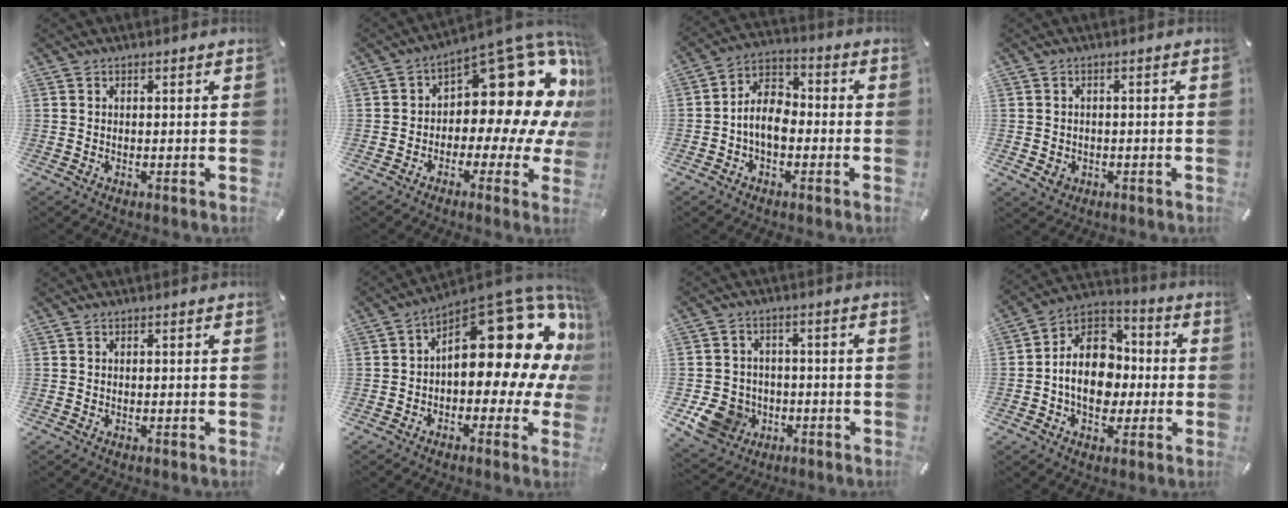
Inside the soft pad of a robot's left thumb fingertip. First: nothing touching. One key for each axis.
{"total": 19.0, "fx": 7.5, "fy": 10.3, "fz": 14.1, "tx": -0.178, "ty": -0.070, "tz": 0.124}
{"total": 8.0, "fx": -2.1, "fy": 5.6, "fz": 5.4, "tx": -0.113, "ty": 0.016, "tz": -0.039}
{"total": 2.7, "fx": -1.0, "fy": 2.4, "fz": 1.0, "tx": -0.016, "ty": 0.004, "tz": -0.019}
{"total": 0.0}
{"total": 22.8, "fx": 8.3, "fy": 11.1, "fz": 18.1, "tx": -0.225, "ty": -0.078, "tz": 0.143}
{"total": 10.2, "fx": -3.2, "fy": 9.0, "fz": 3.5, "tx": -0.085, "ty": 0.020, "tz": -0.054}
{"total": 14.5, "fx": -2.4, "fy": 11.3, "fz": 8.7, "tx": -0.170, "ty": 0.016, "tz": -0.043}